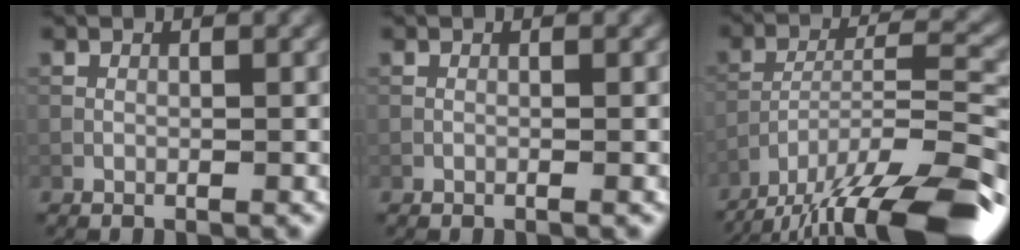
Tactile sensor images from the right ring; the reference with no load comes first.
{"total": 0.0}
{"total": 17.4, "force": [-14.6, 3.7, 8.7], "torque": [-0.151, -0.010, -0.218]}